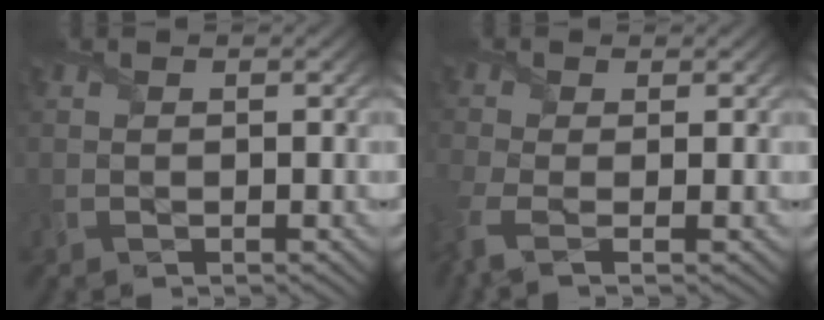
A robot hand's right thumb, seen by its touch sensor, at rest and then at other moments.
{"total": 4.4, "force": [-1.5, 2.0, 3.6], "torque": [-0.103, -0.008, -0.040]}